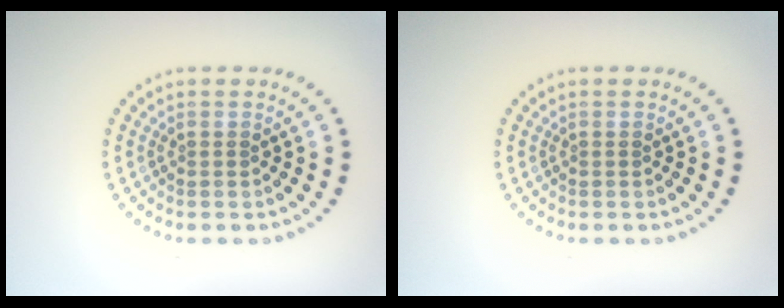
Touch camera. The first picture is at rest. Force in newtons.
{"total": 0.0}